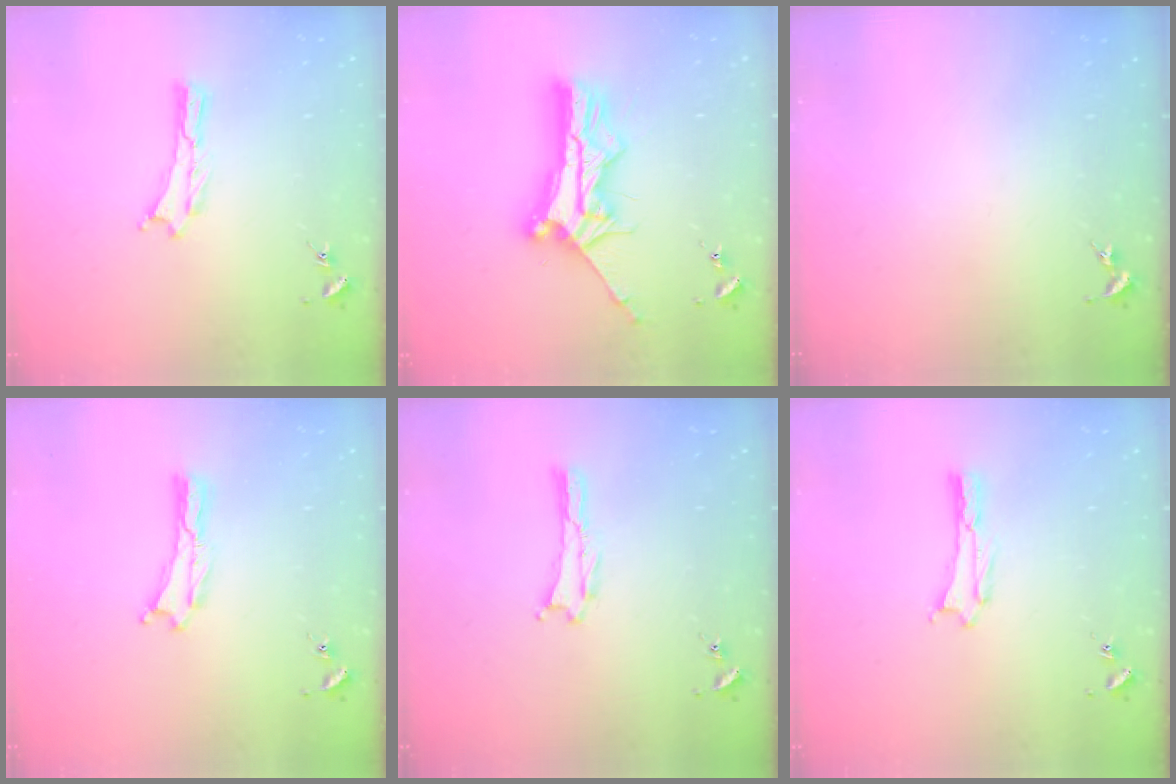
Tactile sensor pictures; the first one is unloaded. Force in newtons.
{"total": 10.4, "press": 10.4, "slide": 1.0}
{"total": 0.0}
{"total": 0.0}
{"total": 0.0}
{"total": 0.5, "press": 0.5, "slide": 0.2}